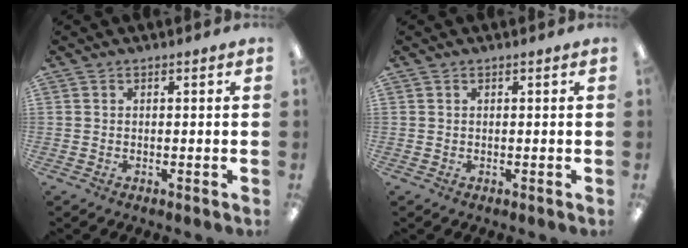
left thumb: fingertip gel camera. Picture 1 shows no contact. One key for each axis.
{"total": 0.0}